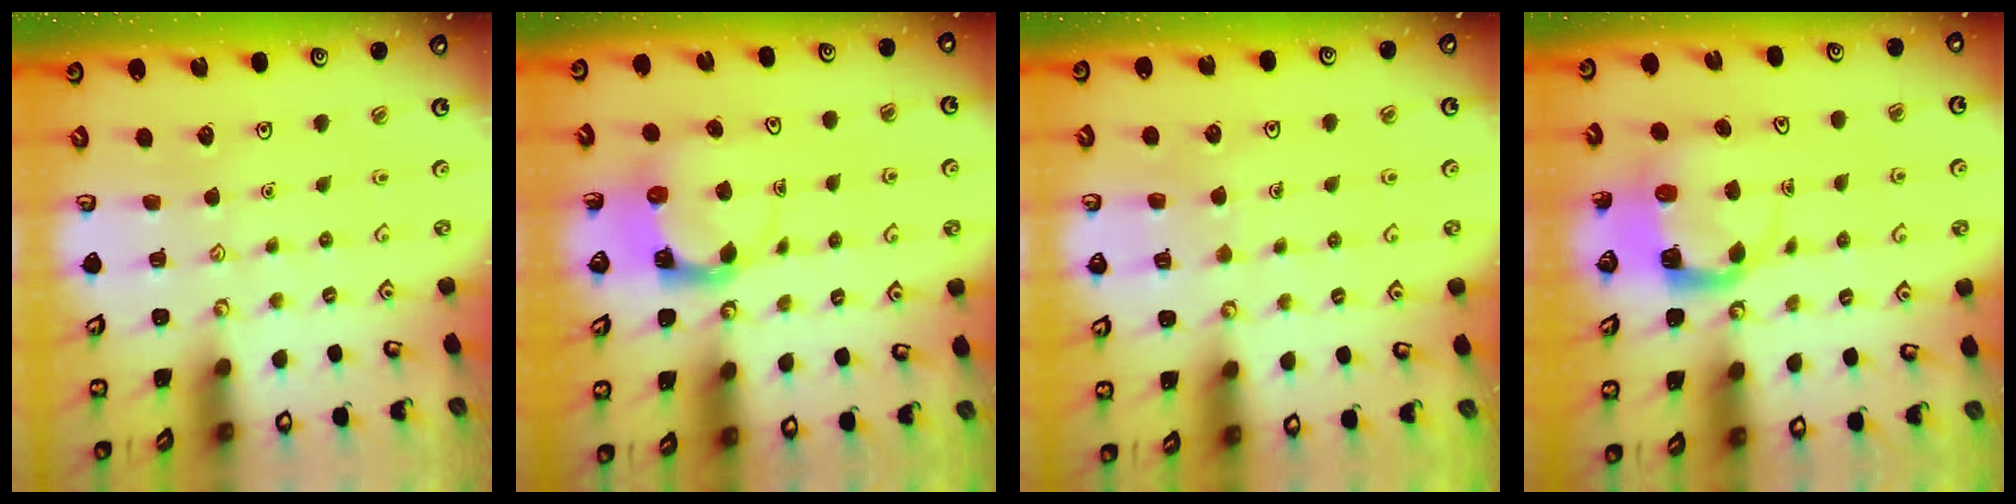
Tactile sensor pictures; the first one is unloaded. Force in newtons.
{"total": 3.9, "press": 3.9, "slide": 0.4}
{"total": 3.9, "press": 3.9, "slide": 0.2}
{"total": 5.8, "press": 5.8, "slide": 0.6}